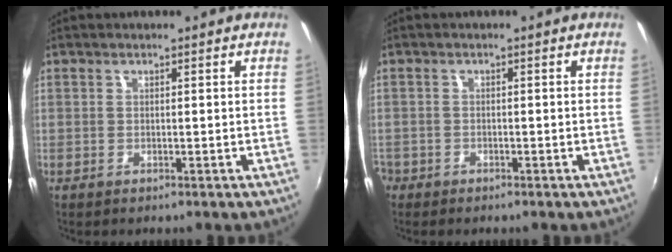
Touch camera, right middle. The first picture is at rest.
{"total": 2.2, "force": [-1.5, 1.6, 0.2], "torque": [-0.017, 0.004, -0.030]}